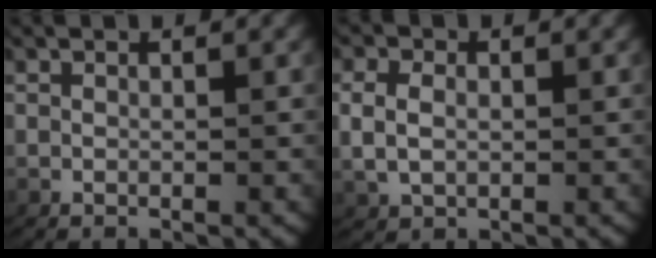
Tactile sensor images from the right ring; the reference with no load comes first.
{"total": 2.8, "force": [0.4, 2.2, 1.6], "torque": [-0.047, -0.002, 0.014]}